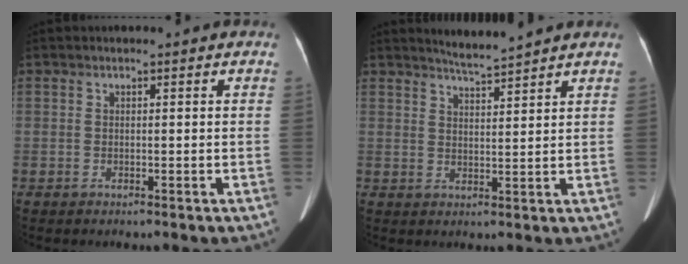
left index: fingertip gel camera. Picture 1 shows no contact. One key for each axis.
{"total": 3.9, "fx": 3.6, "fy": -1.0, "fz": 0.8, "tx": -0.018, "ty": -0.004, "tz": 0.068}